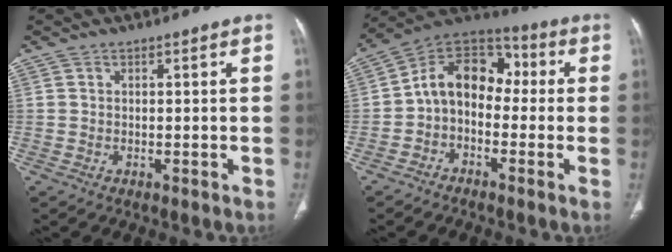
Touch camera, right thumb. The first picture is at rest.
{"total": 11.9, "force": [-1.0, 8.5, 8.2], "torque": [-0.108, 0.054, -0.038]}